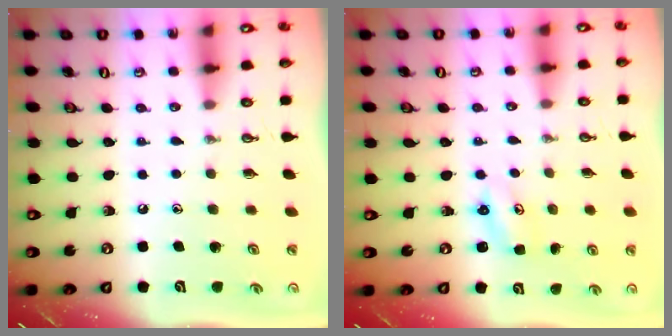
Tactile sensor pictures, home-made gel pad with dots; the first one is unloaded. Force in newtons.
{"total": 2.8, "press": 2.8, "slide": 0.3}